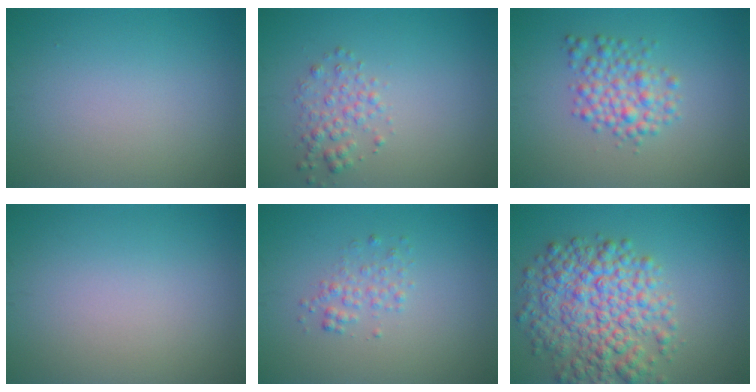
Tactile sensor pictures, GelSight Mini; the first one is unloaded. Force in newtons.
{"total": 2.0, "press": 2.0, "slide": 0.1}
{"total": 3.3, "press": 3.3, "slide": 0.1}
{"total": 0.0}
{"total": 1.5, "press": 1.5, "slide": 0.0}
{"total": 8.1, "press": 8.1, "slide": 0.2}